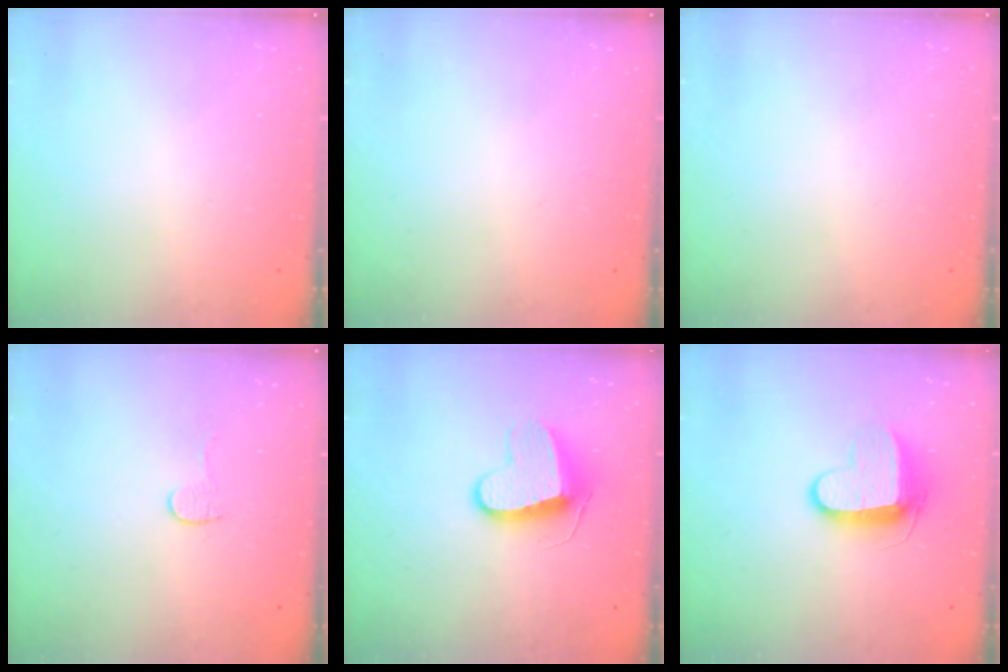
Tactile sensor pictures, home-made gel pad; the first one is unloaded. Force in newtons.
{"total": 0.0}
{"total": 0.0}
{"total": 4.7, "press": 4.7, "slide": 0.4}
{"total": 10.0, "press": 10.0, "slide": 0.6}
{"total": 9.7, "press": 9.7, "slide": 0.9}